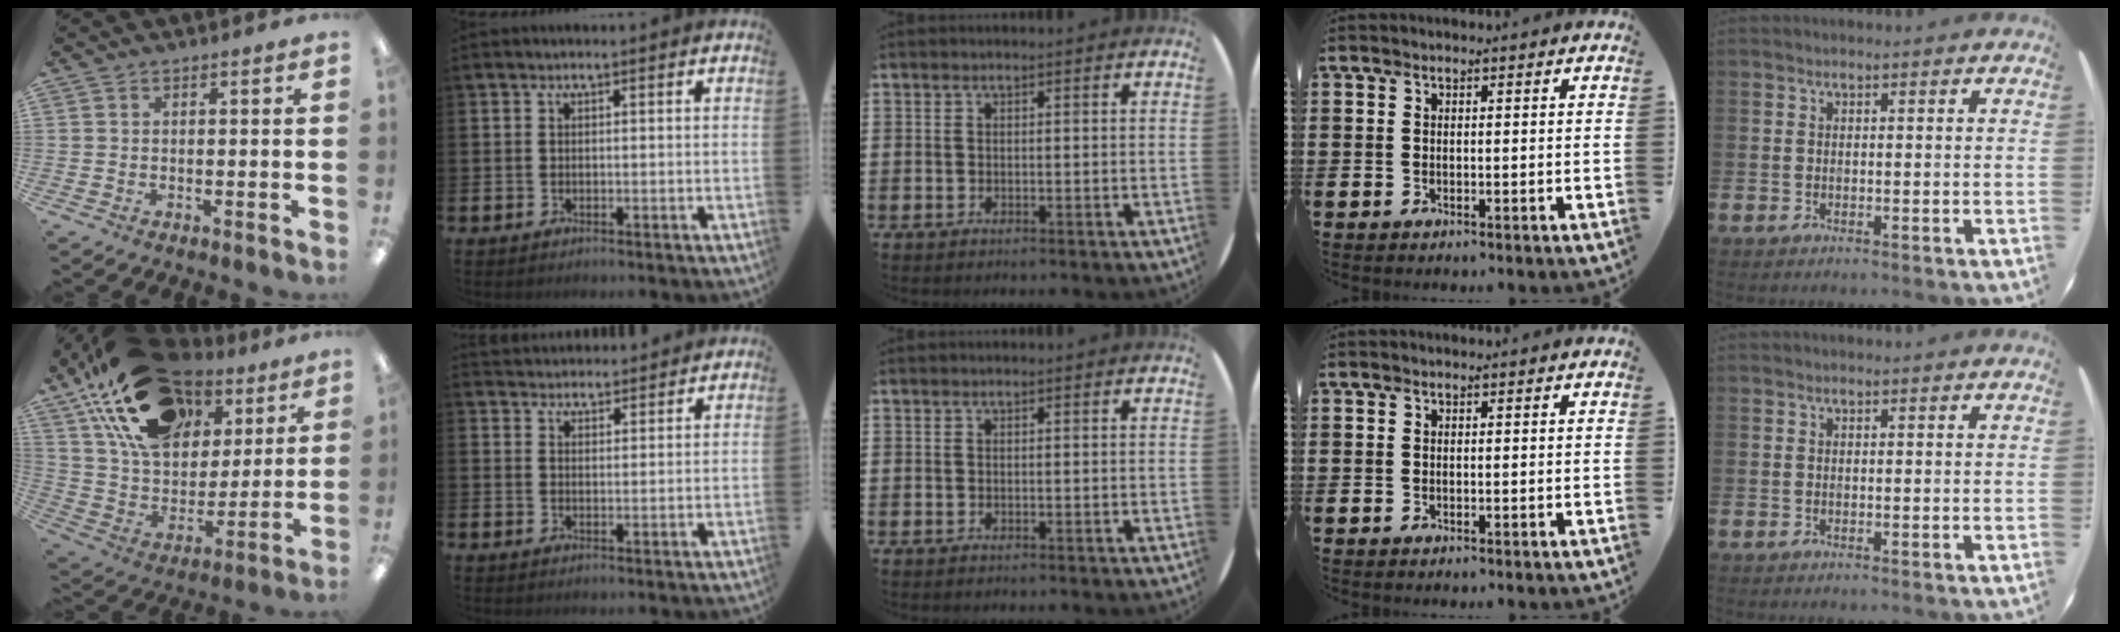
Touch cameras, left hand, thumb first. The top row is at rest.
{"thumb": {"total": 23.7, "force": [13.9, 14.5, 12.7], "torque": [-0.225, -0.056, 0.256]}, "index": {"total": 3.4, "force": [3.3, 0.7, -0.4], "torque": [-0.001, -0.015, 0.062]}}